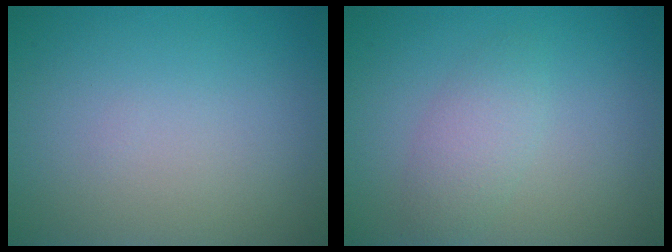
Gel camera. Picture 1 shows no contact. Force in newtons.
{"total": 2.3, "press": 2.3, "slide": 0.2}